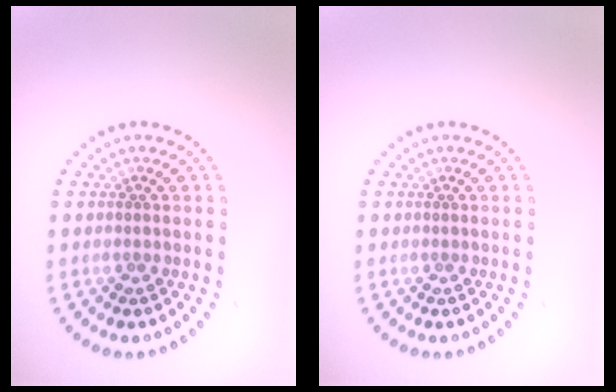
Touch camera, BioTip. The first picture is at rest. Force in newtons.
{"total": 0.0}